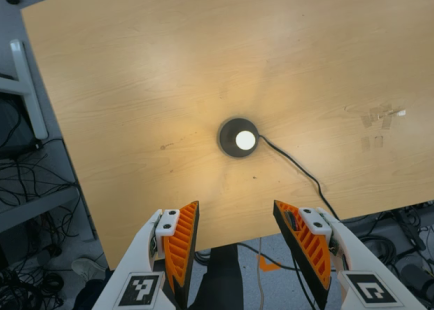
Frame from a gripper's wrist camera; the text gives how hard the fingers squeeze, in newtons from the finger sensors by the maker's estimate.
{"total": 0.0}